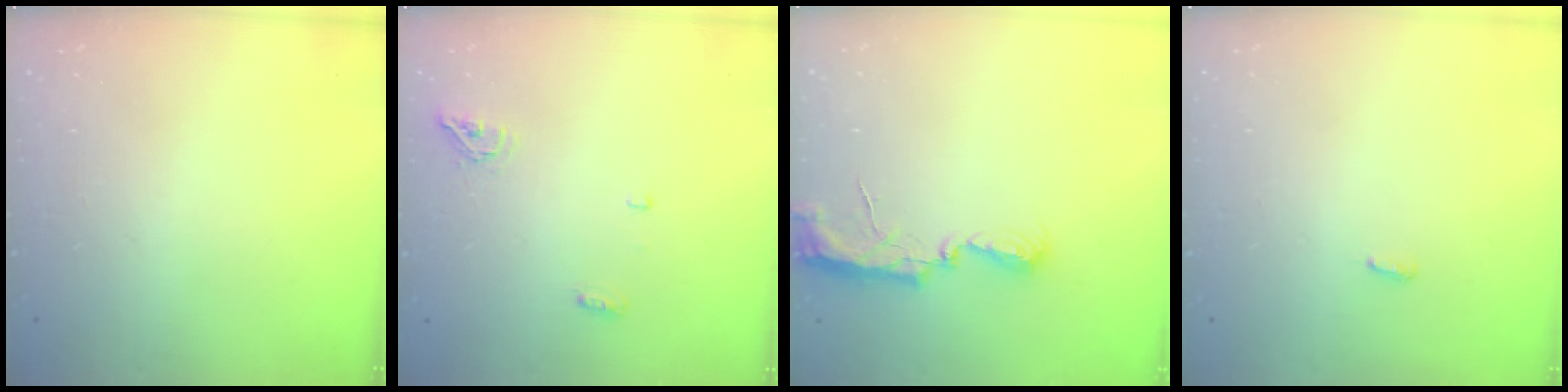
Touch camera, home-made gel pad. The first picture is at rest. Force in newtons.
{"total": 4.9, "press": 4.8, "slide": 1.0}
{"total": 7.3, "press": 7.3, "slide": 0.5}
{"total": 2.6, "press": 2.6, "slide": 0.2}